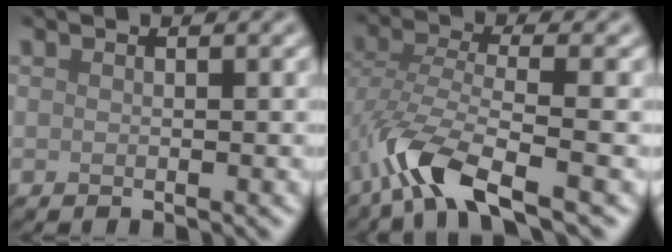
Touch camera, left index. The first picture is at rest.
{"total": 6.2, "force": [-3.7, 1.7, 4.6], "torque": [-0.098, -0.006, -0.082]}